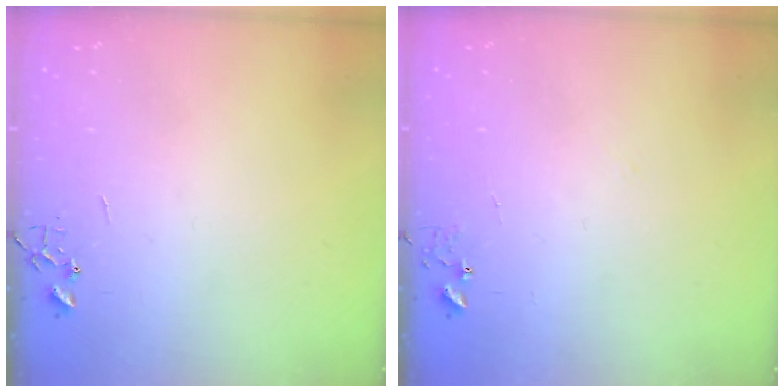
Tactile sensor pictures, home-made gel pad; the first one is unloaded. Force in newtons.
{"total": 6.8, "press": 6.8, "slide": 0.6}